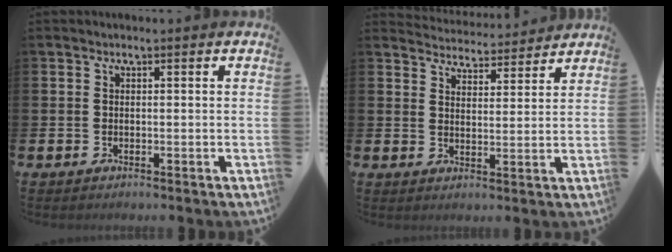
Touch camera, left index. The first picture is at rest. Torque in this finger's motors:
{"motor_torque": [0.02, -0.05, -0.25, -0.07]}